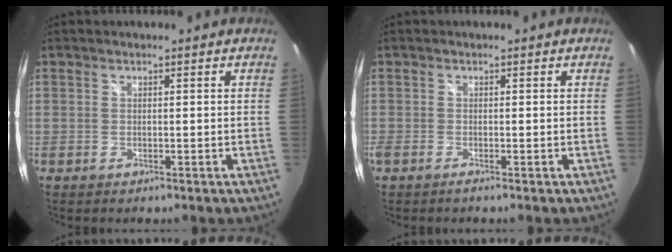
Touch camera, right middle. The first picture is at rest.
{"total": 0.8, "force": [-0.7, -0.1, 0.4], "torque": [-0.008, -0.003, -0.015]}